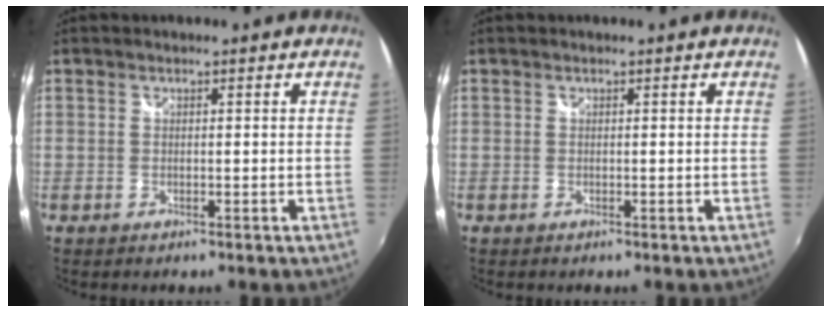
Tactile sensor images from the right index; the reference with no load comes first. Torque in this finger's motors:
{"motor_torque": [0.00, 0.00, -0.01, 0.00]}